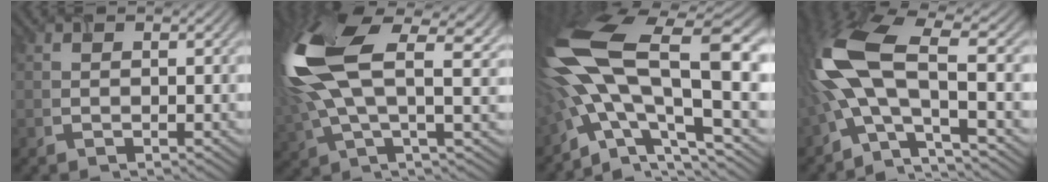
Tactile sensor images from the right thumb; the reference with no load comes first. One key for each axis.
{"total": 17.4, "fx": 4.1, "fy": 7.4, "fz": 15.1, "tx": -0.366, "ty": 0.009, "tz": 0.077}
{"total": 19.0, "fx": -1.5, "fy": 7.3, "fz": 17.5, "tx": -0.348, "ty": -0.004, "tz": -0.024}
{"total": 12.4, "fx": -1.6, "fy": 4.2, "fz": 11.5, "tx": -0.272, "ty": 0.012, "tz": -0.047}